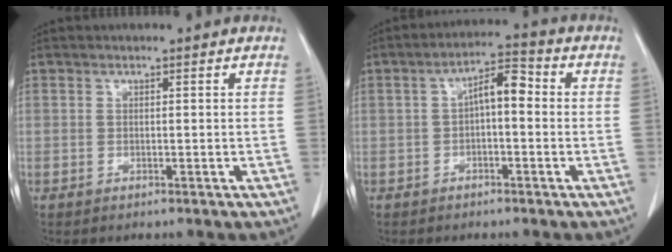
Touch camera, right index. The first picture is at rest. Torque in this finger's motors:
{"motor_torque": [0.45, -0.28, 0.28, 0.05]}